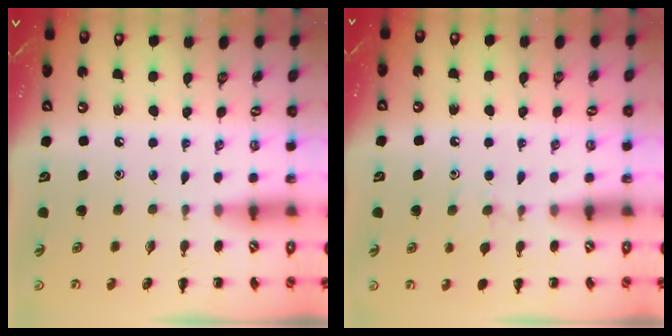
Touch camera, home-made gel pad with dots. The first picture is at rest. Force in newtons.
{"total": 6.5, "press": 6.2, "slide": 1.9}